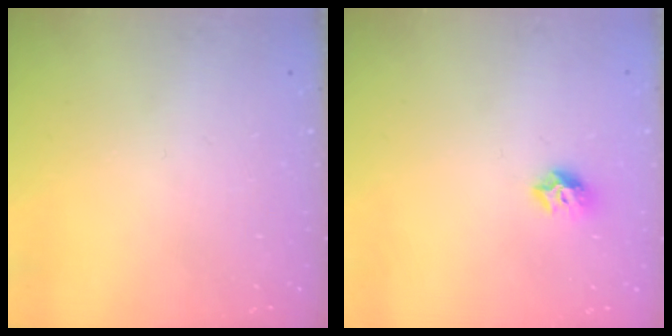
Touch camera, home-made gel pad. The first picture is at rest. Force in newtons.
{"total": 8.2, "press": 8.1, "slide": 1.0}